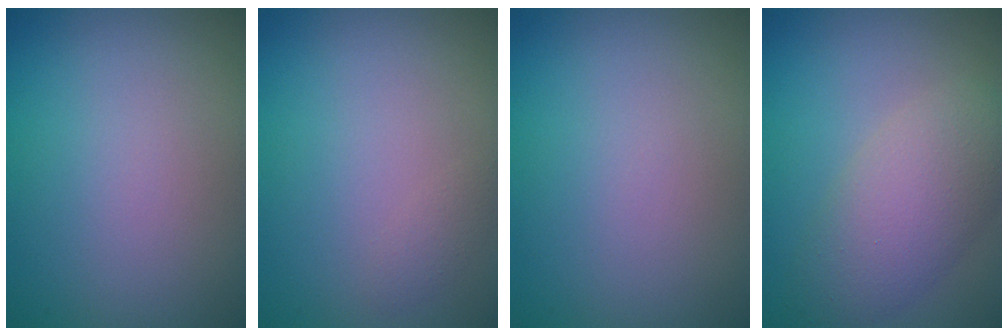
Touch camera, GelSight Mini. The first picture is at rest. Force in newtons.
{"total": 0.7, "press": 0.7, "slide": 0.0}
{"total": 0.0}
{"total": 5.4, "press": 5.4, "slide": 0.2}